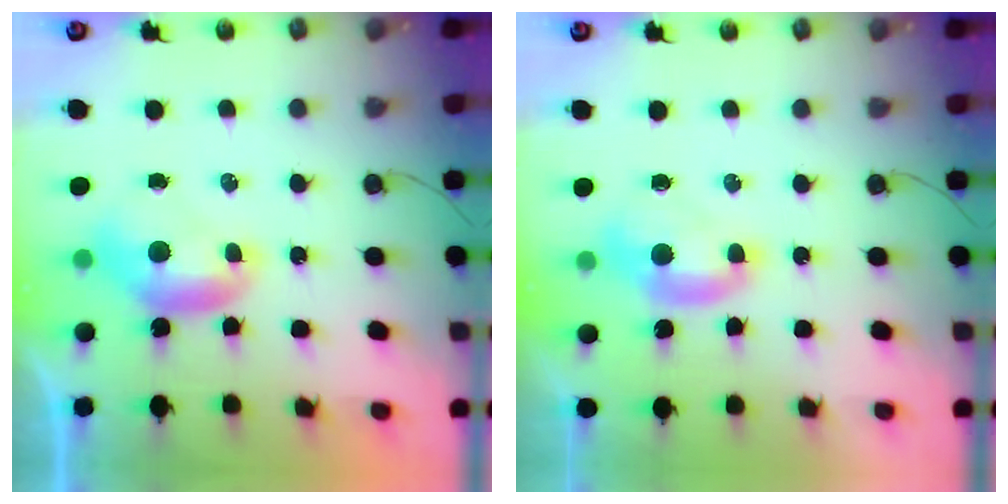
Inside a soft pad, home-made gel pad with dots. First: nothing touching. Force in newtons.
{"total": 1.0, "press": 0.8, "slide": 0.6}